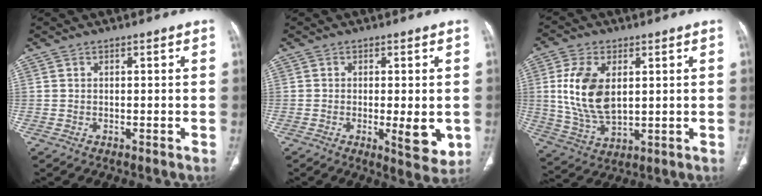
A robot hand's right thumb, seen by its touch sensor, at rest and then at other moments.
{"total": 7.0, "force": [-1.3, 2.3, 6.5], "torque": [-0.083, -0.014, -0.012]}
{"total": 13.0, "force": [2.2, 7.4, 10.5], "torque": [-0.206, -0.012, 0.050]}